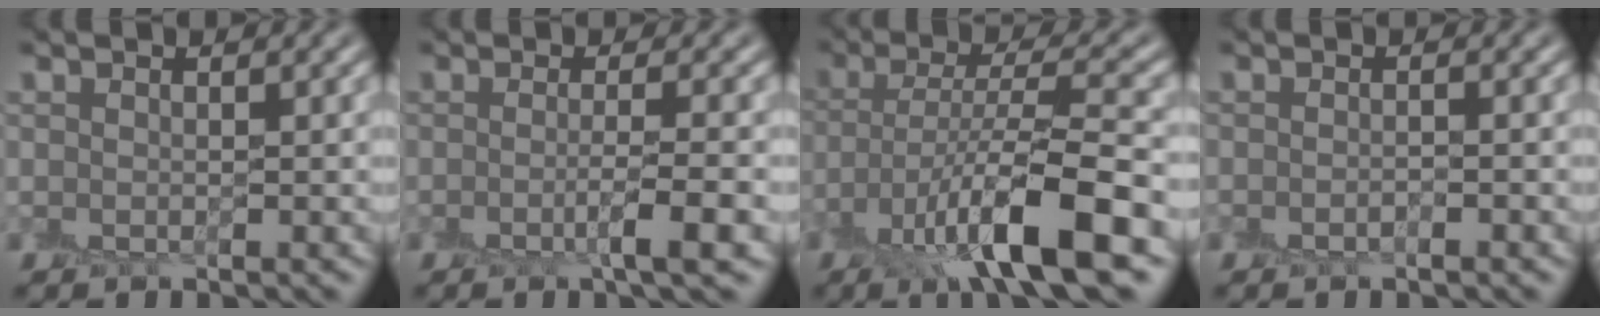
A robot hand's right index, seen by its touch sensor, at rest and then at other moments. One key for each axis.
{"total": 2.5, "fx": -0.9, "fy": 0.2, "fz": 2.4, "tx": -0.035, "ty": 0.001, "tz": -0.020}
{"total": 9.1, "fx": -4.6, "fy": 1.9, "fz": 7.7, "tx": -0.137, "ty": 0.003, "tz": -0.084}
{"total": 0.8, "fx": -0.7, "fy": 0.0, "fz": 0.3, "tx": -0.006, "ty": 0.001, "tz": -0.012}